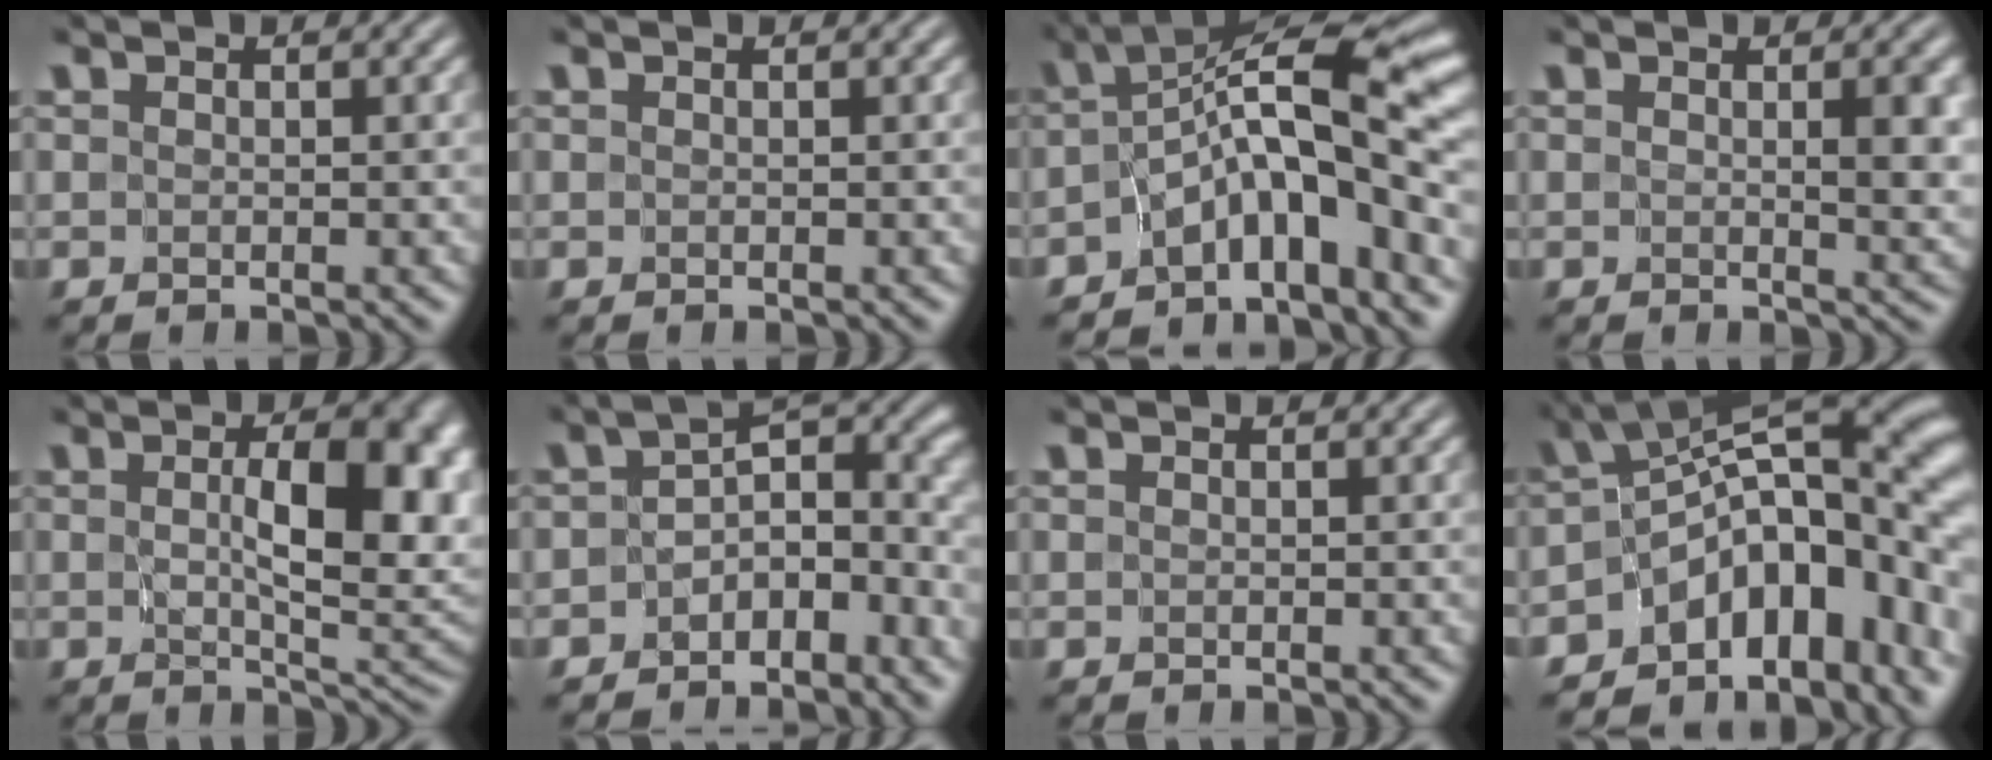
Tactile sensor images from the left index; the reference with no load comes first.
{"total": 0.0}
{"total": 8.6, "force": [-2.9, 2.4, 7.7], "torque": [-0.112, 0.015, -0.066]}
{"total": 3.4, "force": [0.7, 0.9, 3.2], "torque": [-0.043, -0.006, 0.014]}
{"total": 8.9, "force": [0.8, 3.3, 8.2], "torque": [-0.117, -0.004, 0.019]}
{"total": 6.2, "force": [-3.2, 3.7, 3.8], "torque": [-0.032, -0.003, -0.062]}
{"total": 0.0}
{"total": 13.2, "force": [-4.3, 7.6, 9.8], "torque": [-0.124, 0.003, -0.077]}